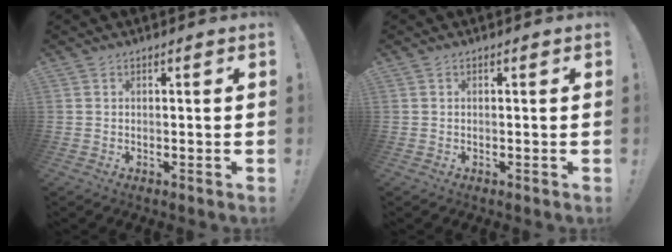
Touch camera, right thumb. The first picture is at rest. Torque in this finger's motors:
{"motor_torque": [-0.13, -0.07, -0.20, 0.28, 0.00]}